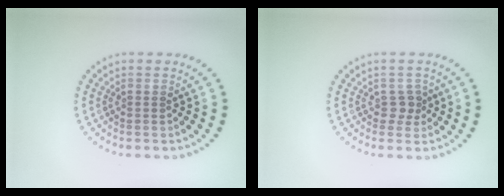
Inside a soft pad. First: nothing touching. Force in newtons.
{"total": 1.4, "press": 1.1, "slide": 0.8}